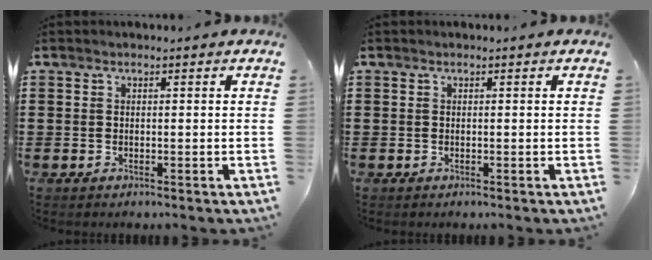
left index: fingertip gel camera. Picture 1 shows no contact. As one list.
[{"total": 0.0}]